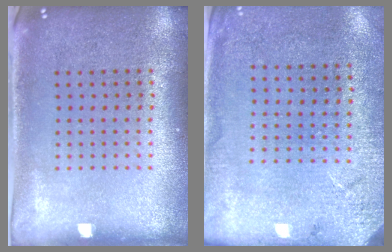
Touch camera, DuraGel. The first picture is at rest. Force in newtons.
{"total": 2.6, "press": 2.5, "slide": 0.8}